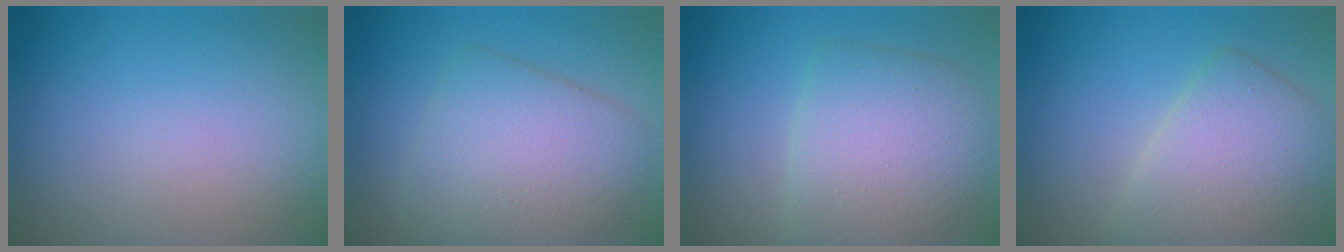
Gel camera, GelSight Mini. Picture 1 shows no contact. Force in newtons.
{"total": 6.5, "press": 6.5, "slide": 0.2}
{"total": 6.4, "press": 6.4, "slide": 0.2}
{"total": 5.8, "press": 5.8, "slide": 0.2}